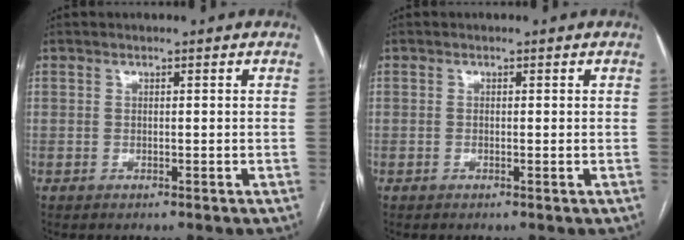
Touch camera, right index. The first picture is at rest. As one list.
[{"total": 0.0}]